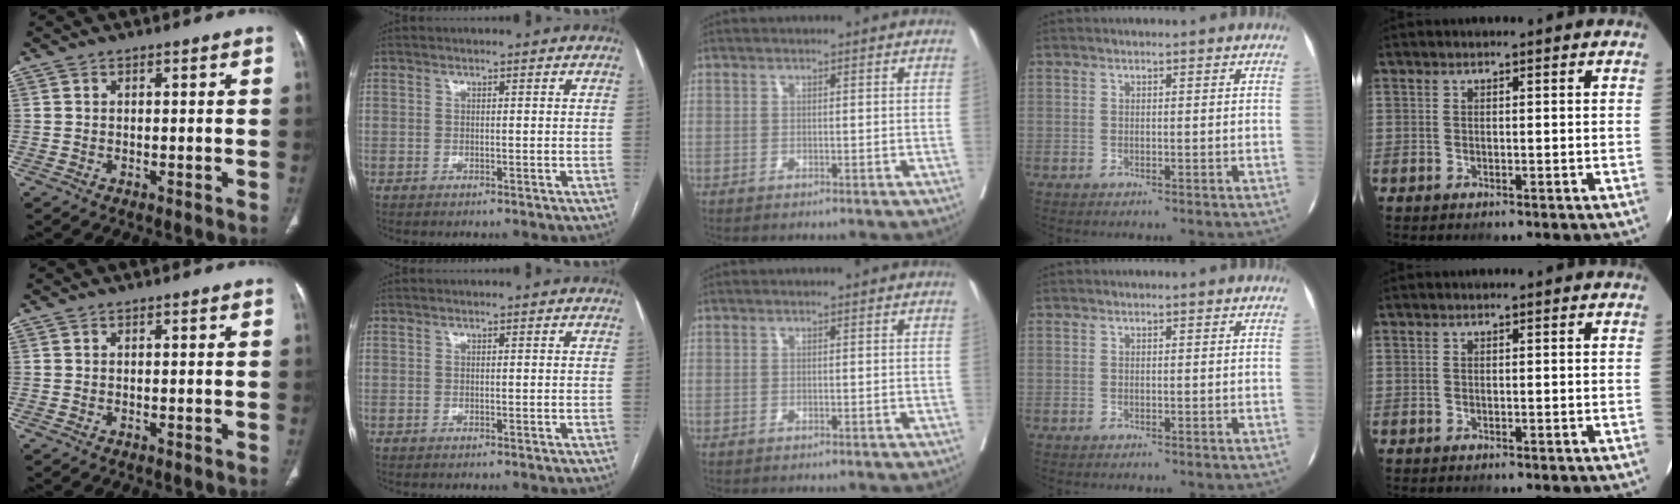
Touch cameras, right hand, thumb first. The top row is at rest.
{}